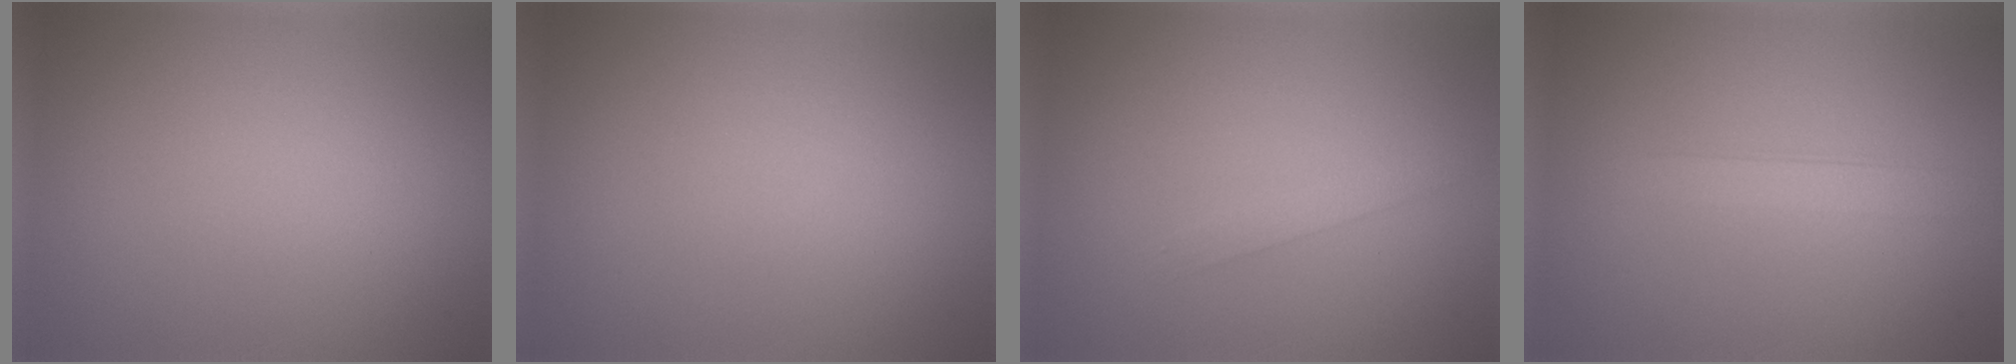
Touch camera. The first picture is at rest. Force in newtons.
{"total": 0.0}
{"total": 1.1, "press": 1.1, "slide": 0.1}
{"total": 1.8, "press": 1.7, "slide": 0.2}